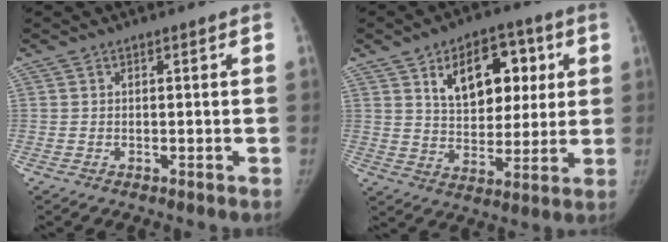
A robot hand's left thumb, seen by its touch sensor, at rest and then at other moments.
{"total": 15.0, "force": [5.5, 9.7, 10.1], "torque": [-0.099, -0.011, 0.091]}